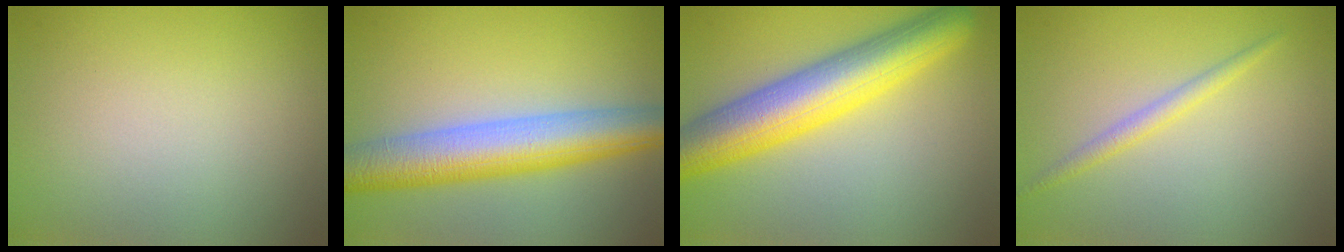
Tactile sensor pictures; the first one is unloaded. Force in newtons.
{"total": 7.7, "press": 7.7, "slide": 0.2}
{"total": 8.2, "press": 8.2, "slide": 0.3}
{"total": 1.5, "press": 1.5, "slide": 0.1}